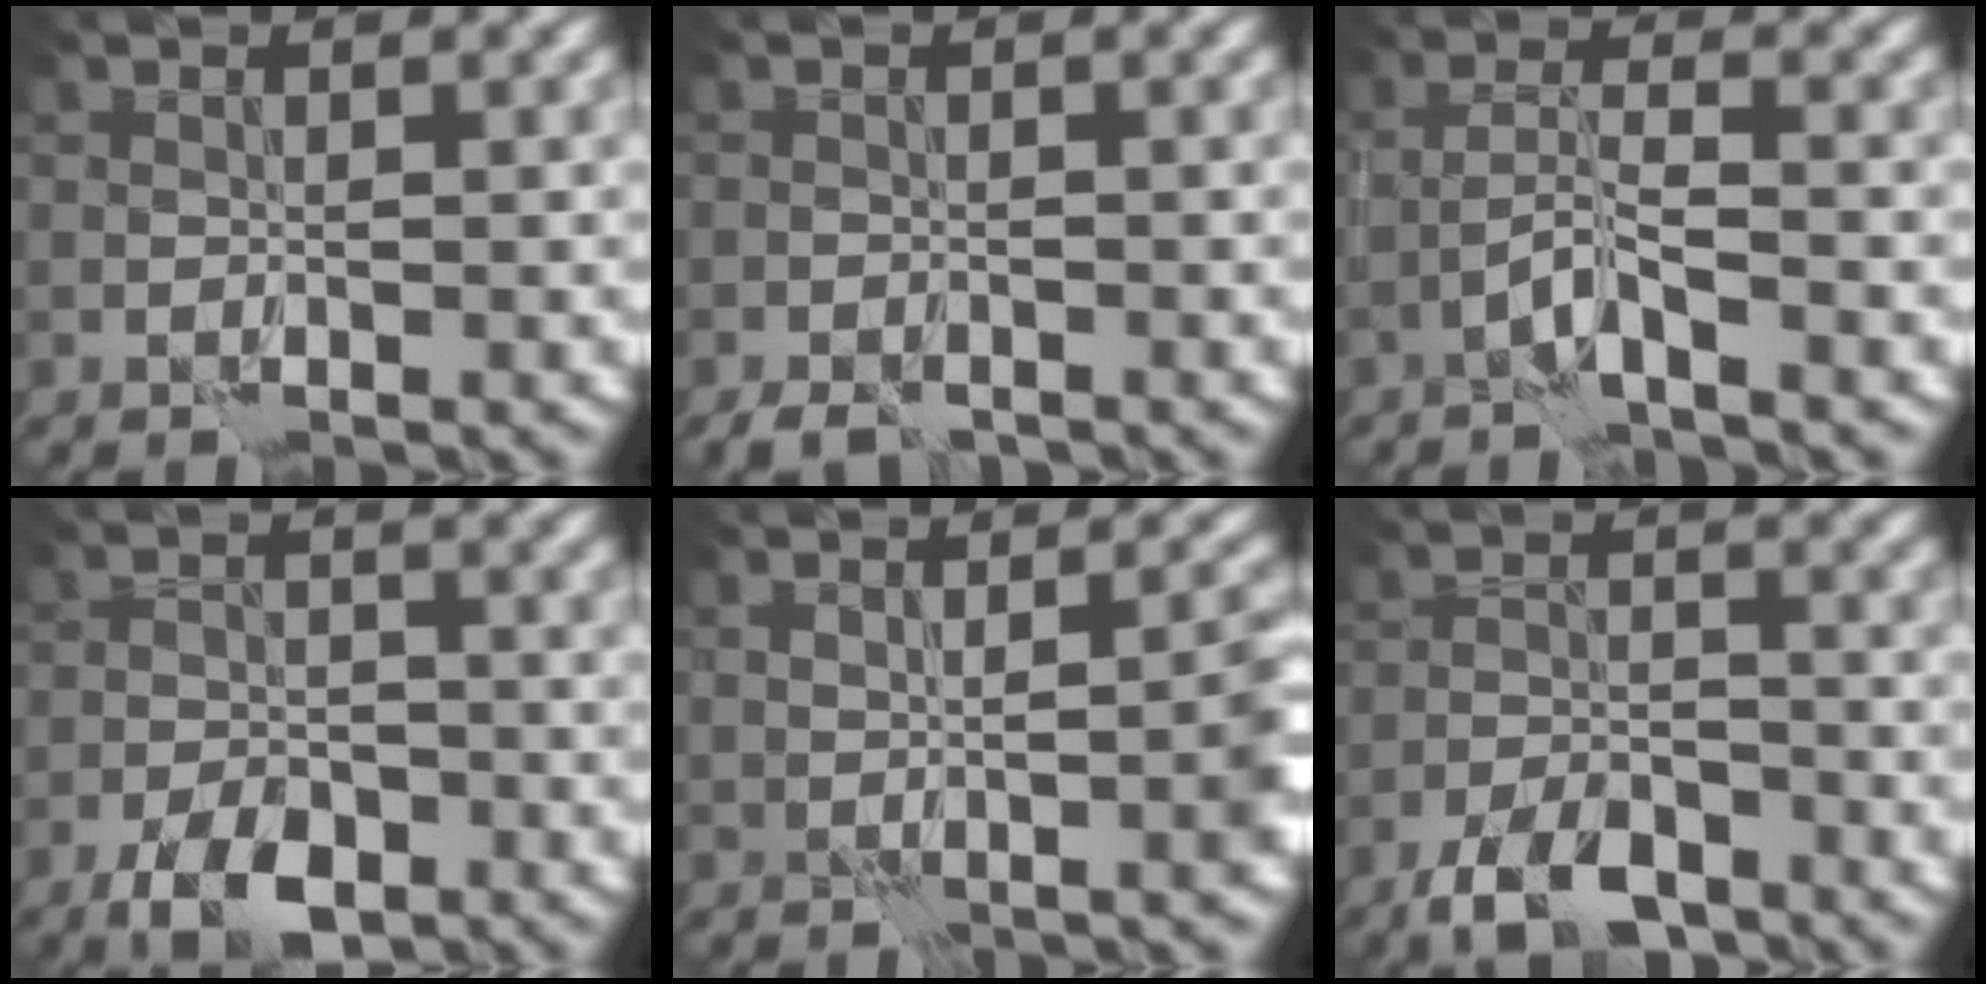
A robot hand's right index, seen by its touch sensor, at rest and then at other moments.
{"total": 2.3, "force": [-2.0, 0.8, 0.8], "torque": [-0.014, -0.009, -0.036]}
{"total": 2.6, "force": [-1.5, 0.2, 2.1], "torque": [-0.042, 0.008, -0.035]}
{"total": 4.6, "force": [-3.1, 2.0, 2.8], "torque": [-0.040, -0.002, -0.058]}
{"total": 2.7, "force": [-0.2, 0.4, 2.6], "torque": [-0.038, 0.000, -0.001]}
{"total": 5.8, "force": [-4.4, 2.0, 3.1], "torque": [-0.050, -0.005, -0.086]}